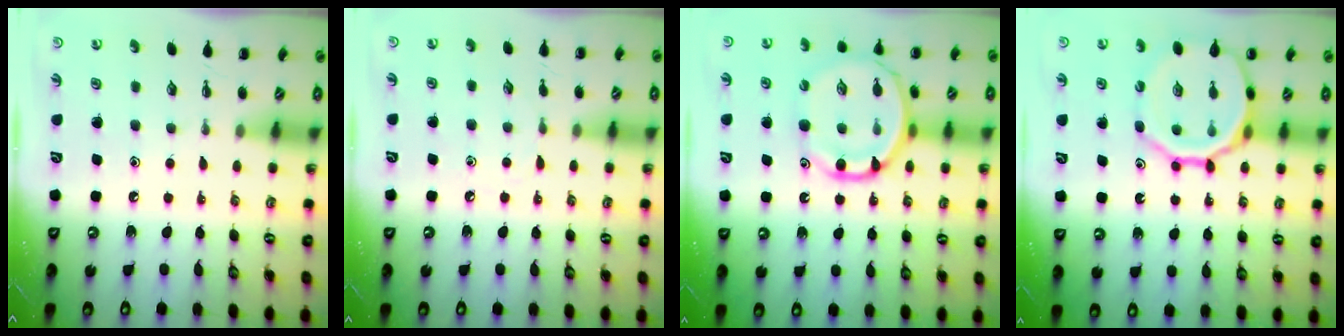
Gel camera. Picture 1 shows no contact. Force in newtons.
{"total": 4.0, "press": 3.8, "slide": 1.4}
{"total": 14.7, "press": 14.2, "slide": 3.5}
{"total": 17.3, "press": 17.1, "slide": 2.8}